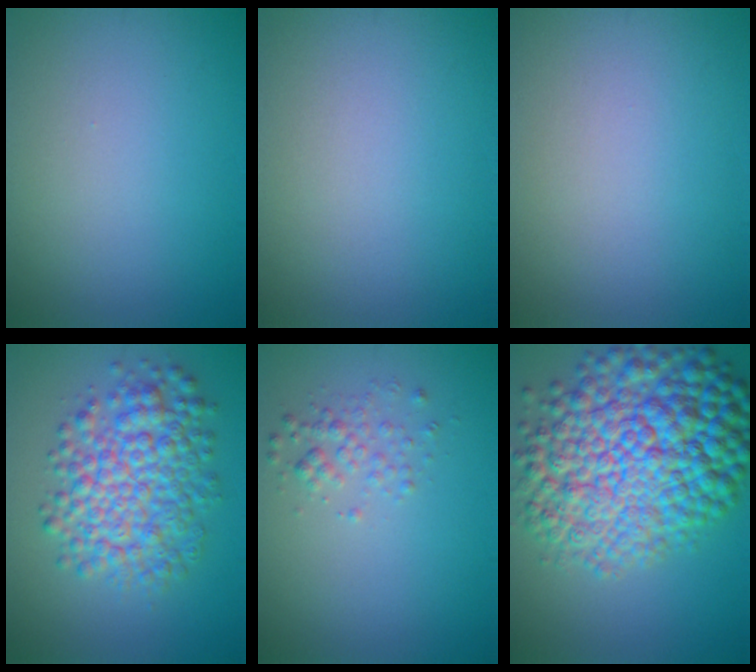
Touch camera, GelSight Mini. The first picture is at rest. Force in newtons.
{"total": 0.0}
{"total": 0.0}
{"total": 6.8, "press": 6.8, "slide": 0.0}
{"total": 1.5, "press": 1.5, "slide": 0.1}
{"total": 13.1, "press": 13.1, "slide": 0.2}